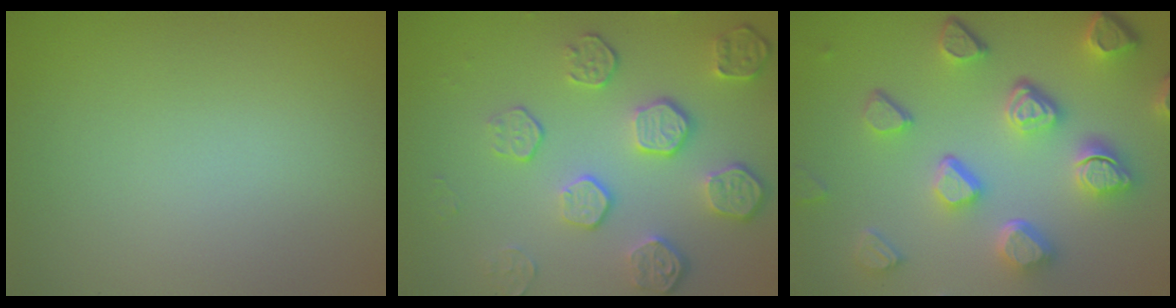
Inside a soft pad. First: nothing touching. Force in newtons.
{"total": 5.6, "press": 4.1, "slide": 3.9}
{"total": 7.1, "press": 5.4, "slide": 4.6}